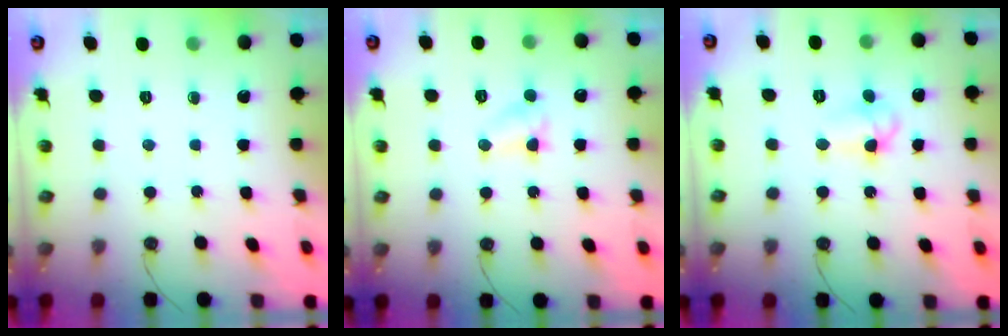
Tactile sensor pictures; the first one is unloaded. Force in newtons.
{"total": 4.3, "press": 4.2, "slide": 0.6}
{"total": 7.8, "press": 6.9, "slide": 3.6}